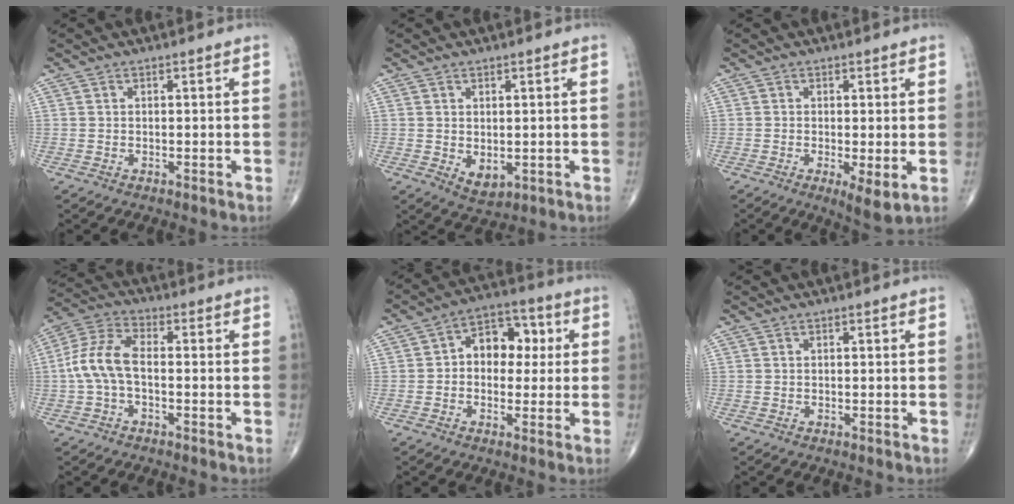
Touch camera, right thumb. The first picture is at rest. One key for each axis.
{"total": 3.6, "fx": -0.3, "fy": 2.3, "fz": 2.8, "tx": -0.037, "ty": -0.007, "tz": 0.009}
{"total": 4.8, "fx": -1.1, "fy": 1.4, "fz": 4.5, "tx": -0.078, "ty": -0.018, "tz": -0.019}
{"total": 8.6, "fx": -1.1, "fy": 4.6, "fz": 7.3, "tx": -0.158, "ty": 0.029, "tz": -0.030}
{"total": 10.0, "fx": 1.2, "fy": 7.1, "fz": 6.9, "tx": -0.063, "ty": 0.027, "tz": 0.010}
{"total": 0.0}